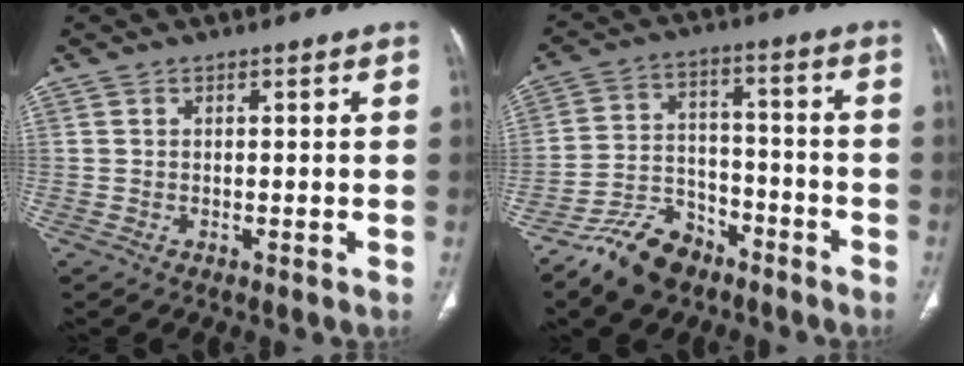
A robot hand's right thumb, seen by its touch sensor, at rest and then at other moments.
{"total": 11.4, "force": [-8.3, 6.4, 4.5], "torque": [-0.061, 0.061, -0.151]}